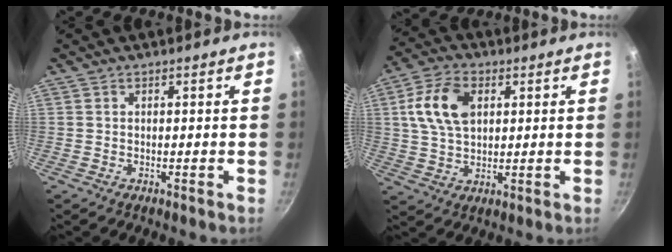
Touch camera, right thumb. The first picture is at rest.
{"total": 11.0, "force": [2.8, 7.1, 7.9], "torque": [-0.138, 0.007, 0.047]}